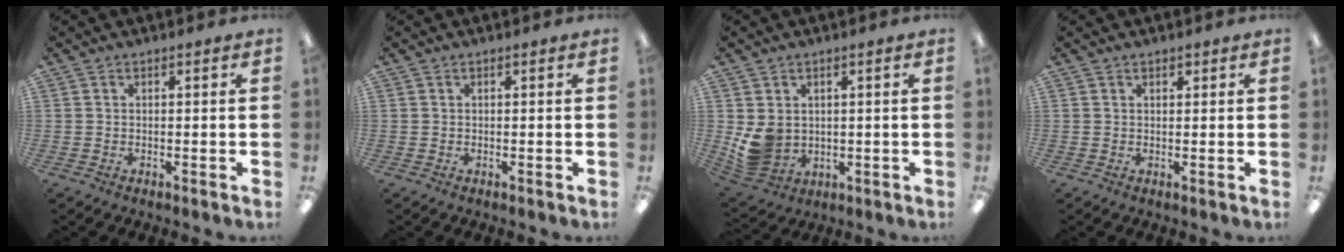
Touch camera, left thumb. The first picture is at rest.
{"total": 0.0}
{"total": 6.7, "force": [1.5, 5.7, 3.2], "torque": [-0.078, -0.002, 0.032]}
{"total": 0.7, "force": [0.6, 0.3, 0.2], "torque": [0.003, -0.003, 0.009]}